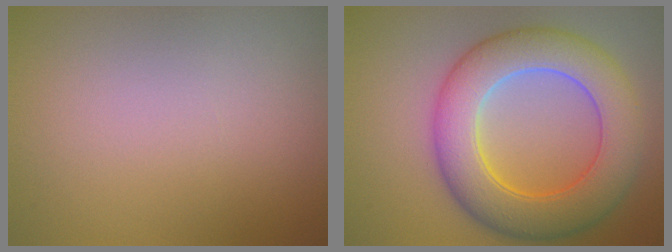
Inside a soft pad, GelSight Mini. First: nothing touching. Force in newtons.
{"total": 9.0, "press": 9.0, "slide": 0.3}